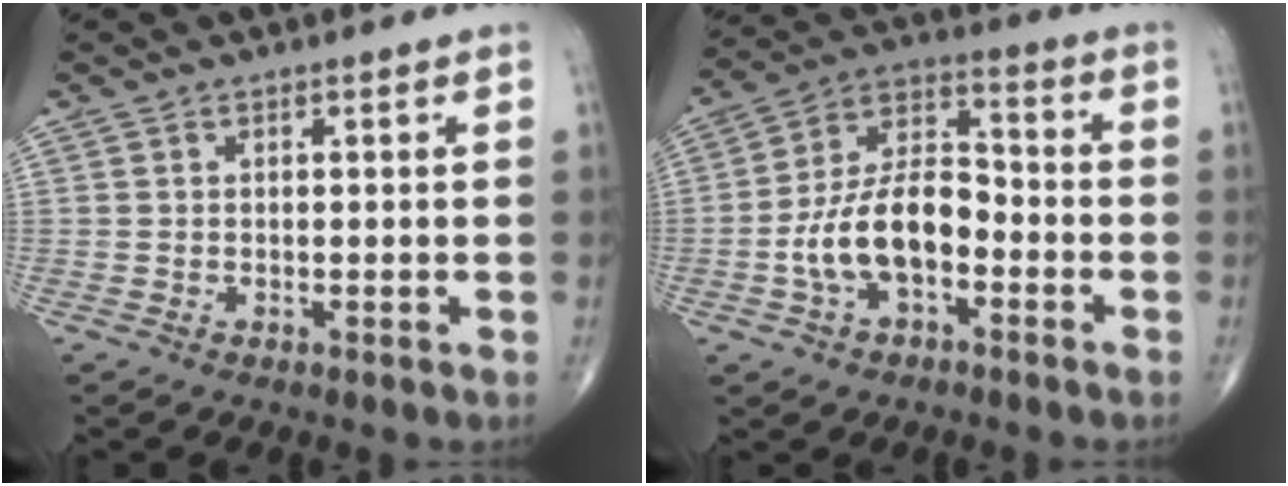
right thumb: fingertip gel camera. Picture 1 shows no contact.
{"total": 13.7, "force": [-4.0, 7.6, 10.6], "torque": [-0.185, 0.046, -0.078]}